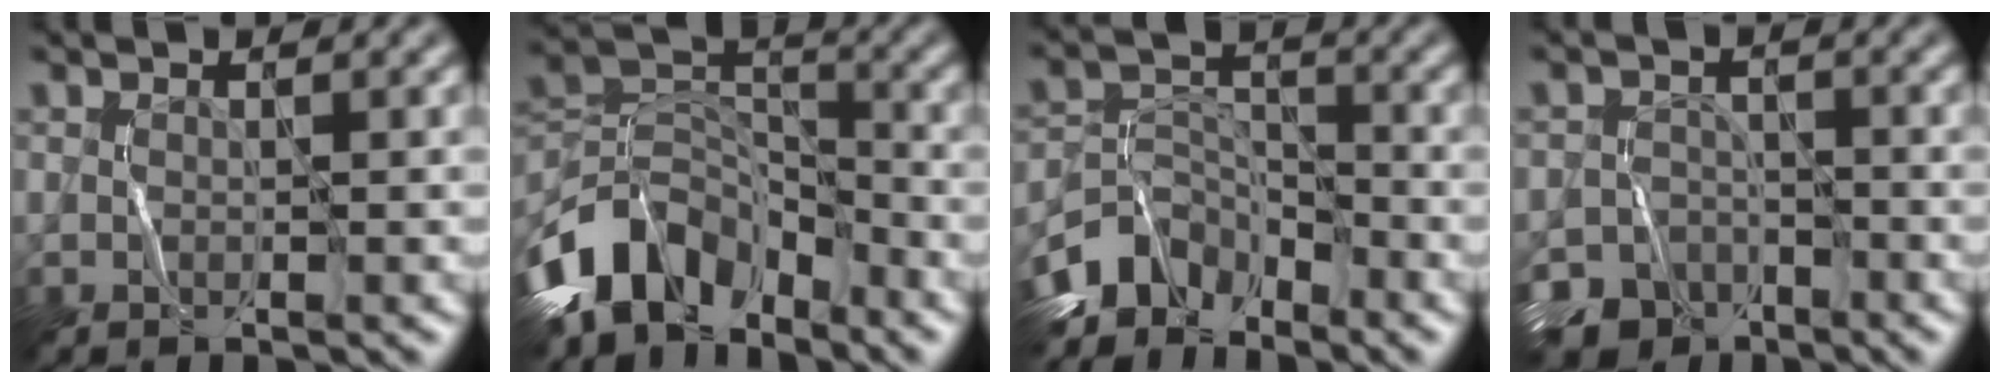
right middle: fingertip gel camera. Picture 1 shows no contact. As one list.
[{"total": 8.2, "force": [-5.7, 4.7, 3.5], "torque": [-0.055, 0.006, -0.115]}, {"total": 4.6, "force": [-4.0, 2.2, 0.7], "torque": [-0.010, 0.004, -0.085]}, {"total": 7.7, "force": [-6.3, 4.4, 0.8], "torque": [-0.007, -0.014, -0.092]}]